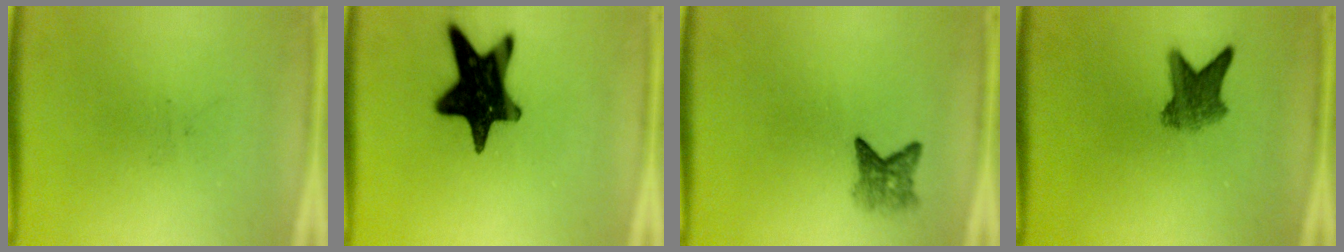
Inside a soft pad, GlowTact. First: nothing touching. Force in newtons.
{"total": 18.3}
{"total": 3.0}
{"total": 5.2}